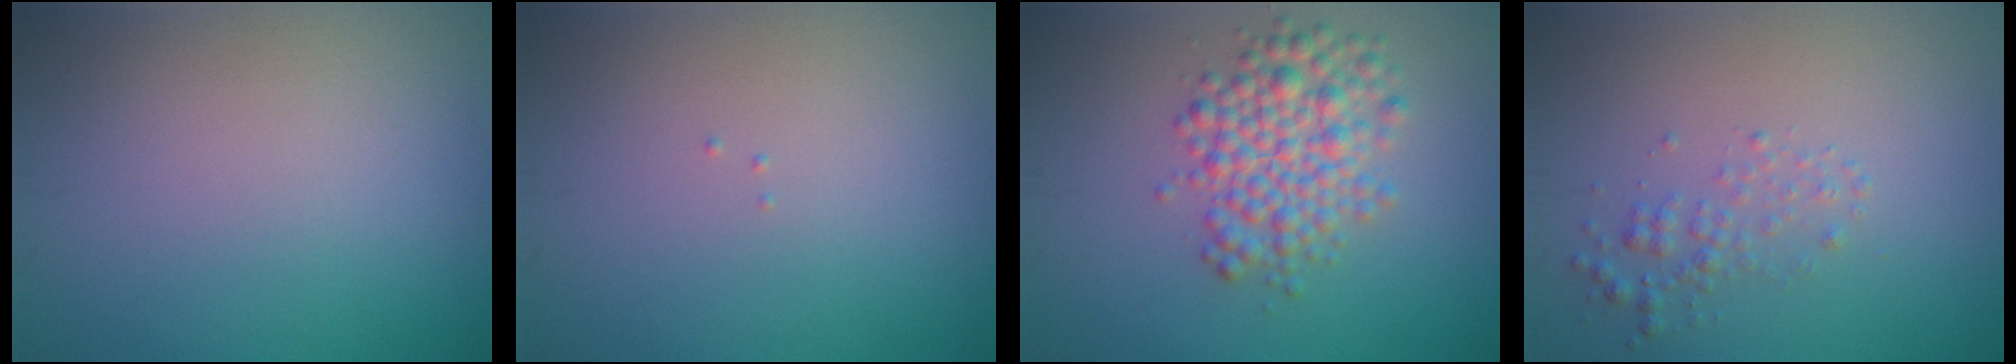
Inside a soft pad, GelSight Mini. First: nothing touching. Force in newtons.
{"total": 0.0}
{"total": 4.9, "press": 4.9, "slide": 0.1}
{"total": 1.7, "press": 1.7, "slide": 0.0}